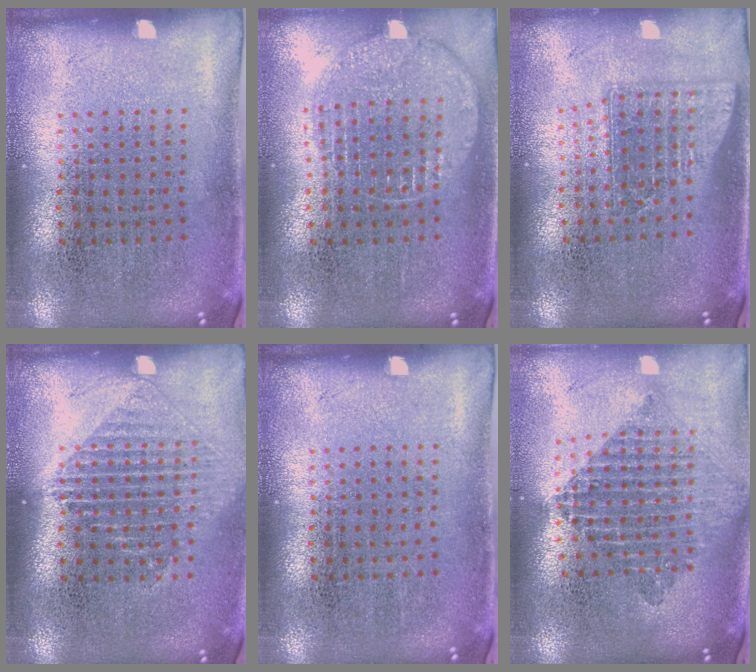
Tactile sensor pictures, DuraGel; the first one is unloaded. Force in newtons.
{"total": 1.1, "press": 1.1, "slide": 0.1}
{"total": 1.5, "press": 1.2, "slide": 1.0}
{"total": 1.2, "press": 1.2, "slide": 0.5}
{"total": 0.0}
{"total": 2.1, "press": 1.7, "slide": 1.2}